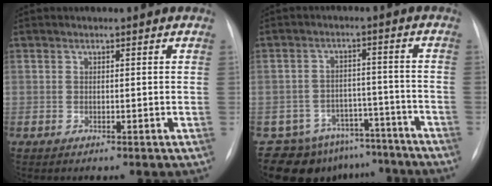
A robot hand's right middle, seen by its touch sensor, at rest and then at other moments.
{"total": 12.1, "force": [-9.8, 6.9, 0.9], "torque": [-0.004, 0.036, -0.124]}